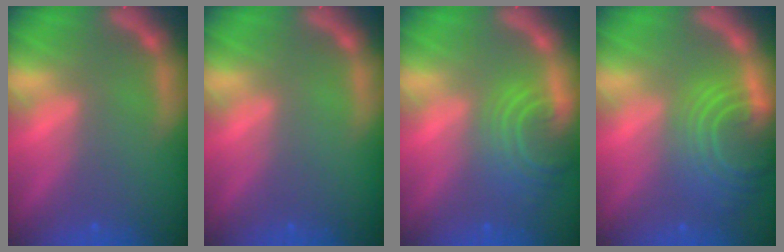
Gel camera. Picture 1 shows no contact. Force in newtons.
{"total": 0.0}
{"total": 6.1}
{"total": 9.0}